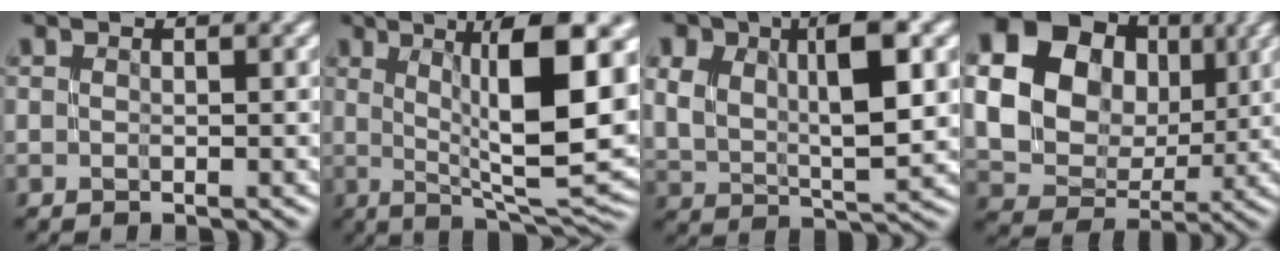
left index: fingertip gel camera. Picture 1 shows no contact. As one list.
[{"total": 11.8, "force": [2.1, 2.6, 11.4], "torque": [-0.173, 0.002, 0.041]}, {"total": 9.0, "force": [2.7, 4.3, 7.4], "torque": [-0.134, -0.001, 0.044]}, {"total": 21.4, "force": [6.0, 18.5, 9.0], "torque": [-0.228, 0.023, 0.092]}]